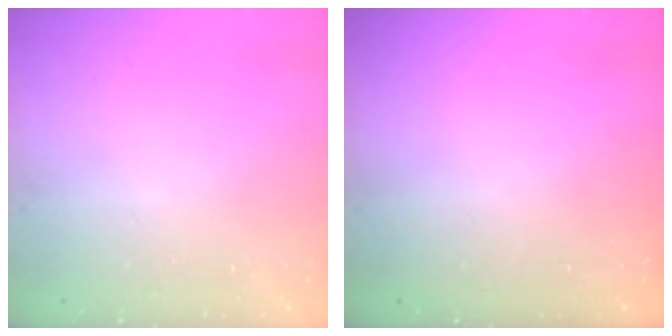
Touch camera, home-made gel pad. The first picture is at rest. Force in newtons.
{"total": 0.0}